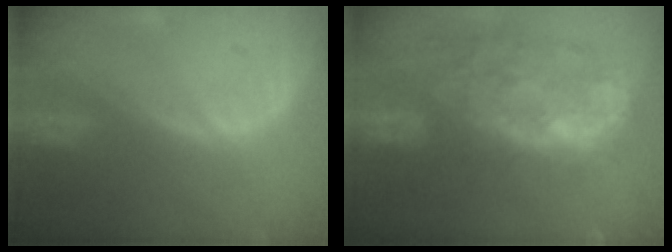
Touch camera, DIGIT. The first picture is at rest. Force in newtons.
{"total": 11.3, "press": 10.5, "slide": 4.1}